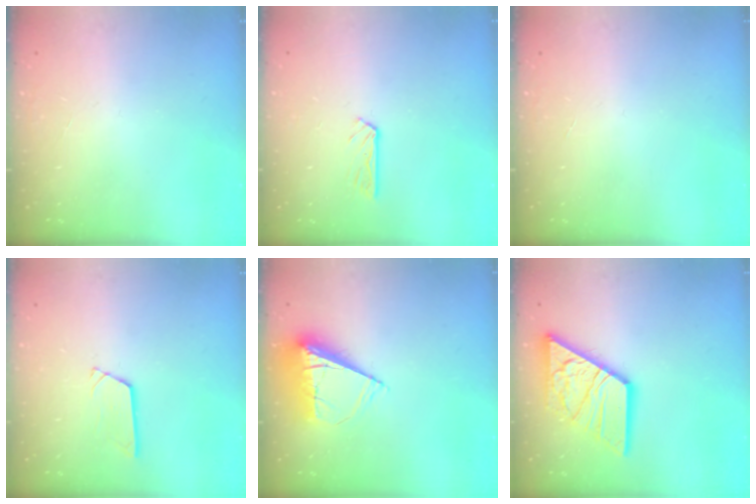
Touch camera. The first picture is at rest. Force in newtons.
{"total": 3.8, "press": 3.8, "slide": 0.2}
{"total": 0.0}
{"total": 3.0, "press": 3.0, "slide": 0.3}
{"total": 9.5, "press": 9.4, "slide": 1.0}
{"total": 17.6, "press": 17.5, "slide": 2.1}